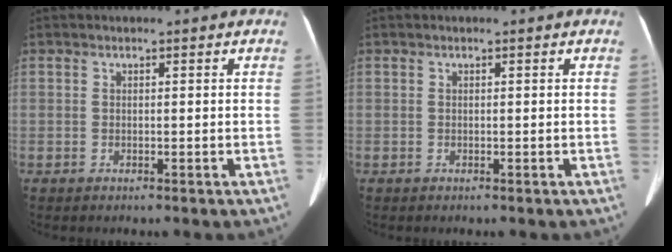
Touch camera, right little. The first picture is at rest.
{"total": 0.0}